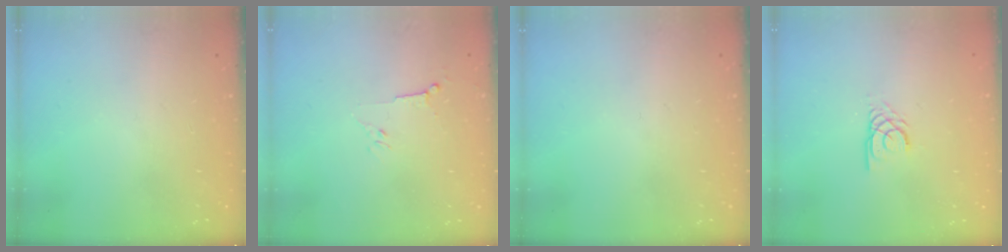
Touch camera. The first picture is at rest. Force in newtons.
{"total": 3.5, "press": 3.4, "slide": 0.8}
{"total": 0.0}
{"total": 2.4, "press": 2.4, "slide": 0.2}